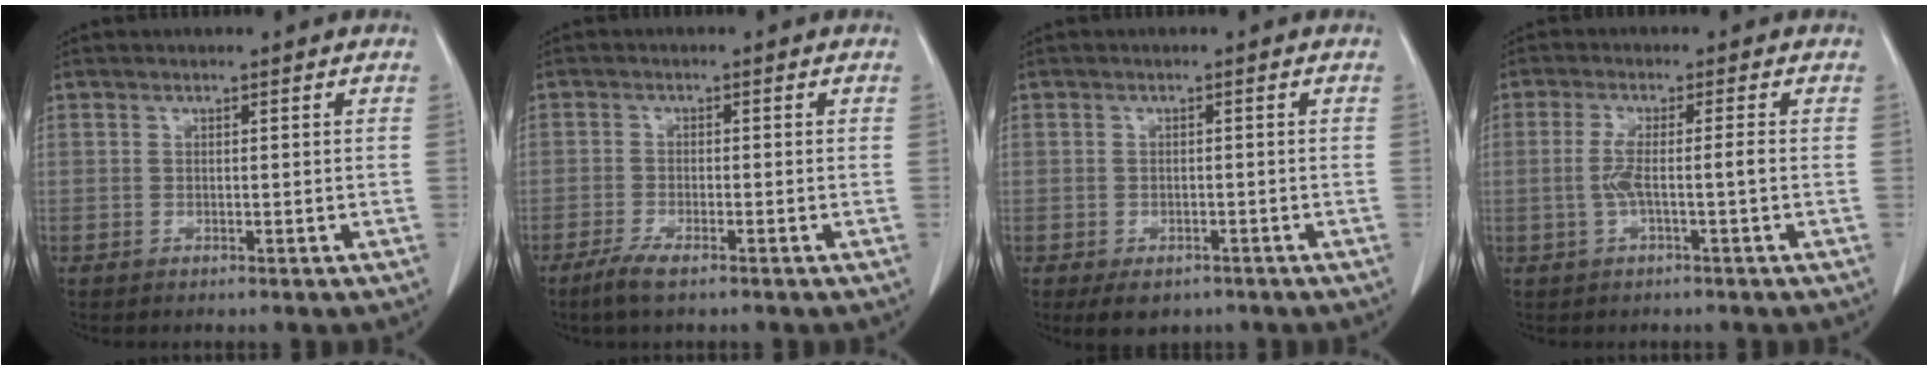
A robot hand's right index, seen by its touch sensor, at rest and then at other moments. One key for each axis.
{"total": 3.5, "fx": -2.5, "fy": 0.5, "fz": 2.5, "tx": -0.055, "ty": -0.006, "tz": -0.049}
{"total": 4.4, "fx": -2.9, "fy": 2.8, "fz": 1.7, "tx": -0.019, "ty": -0.001, "tz": -0.035}
{"total": 3.8, "fx": -0.7, "fy": -0.2, "fz": 3.7, "tx": -0.077, "ty": 0.008, "tz": -0.010}